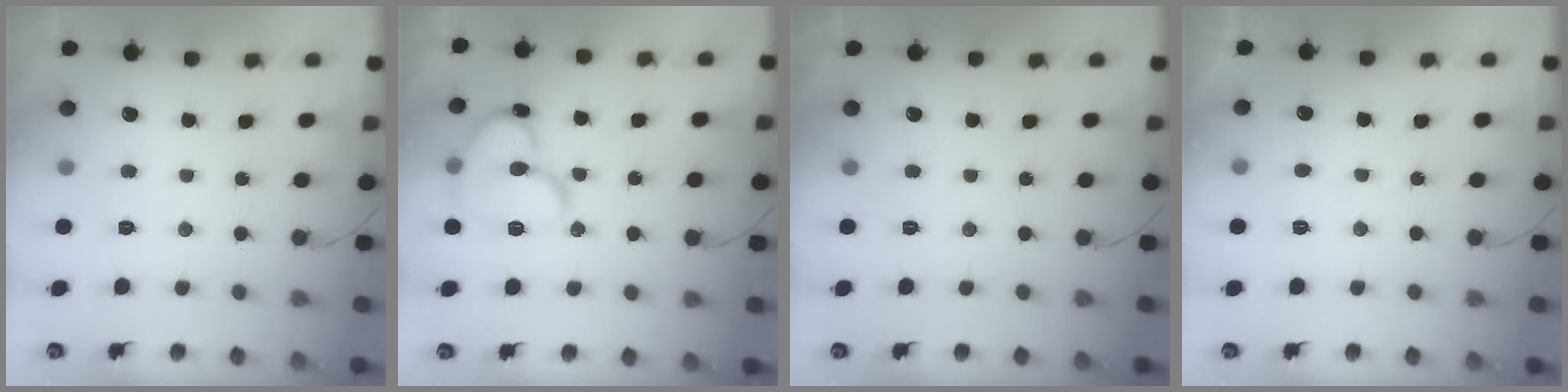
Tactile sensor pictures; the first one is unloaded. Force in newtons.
{"total": 15.3, "press": 15.1, "slide": 2.0}
{"total": 0.0}
{"total": 3.2, "press": 3.2, "slide": 0.2}